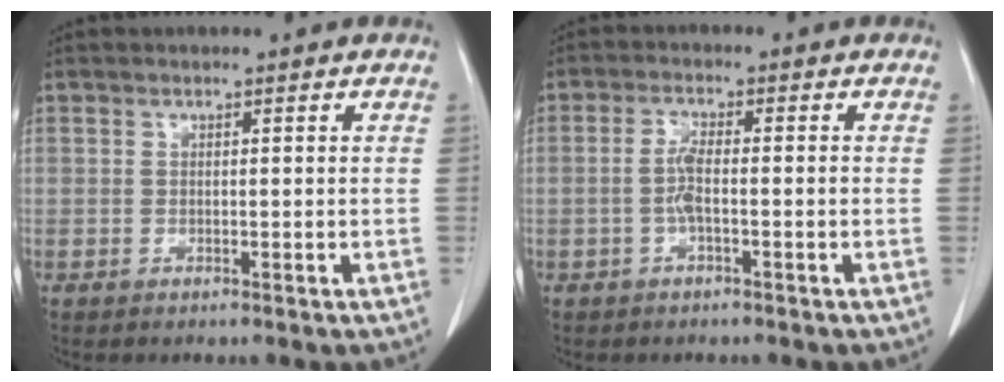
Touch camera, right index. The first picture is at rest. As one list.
[{"total": 2.9, "force": [-0.7, 0.4, 2.7], "torque": [-0.056, 0.004, -0.013]}]